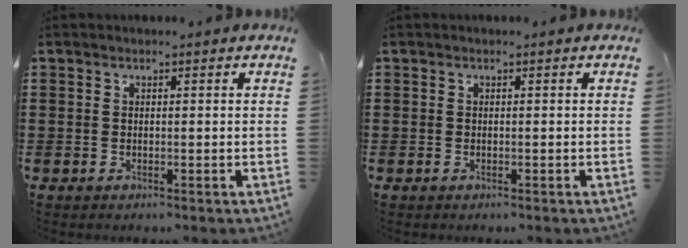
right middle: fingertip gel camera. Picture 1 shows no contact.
{"total": 0.0}